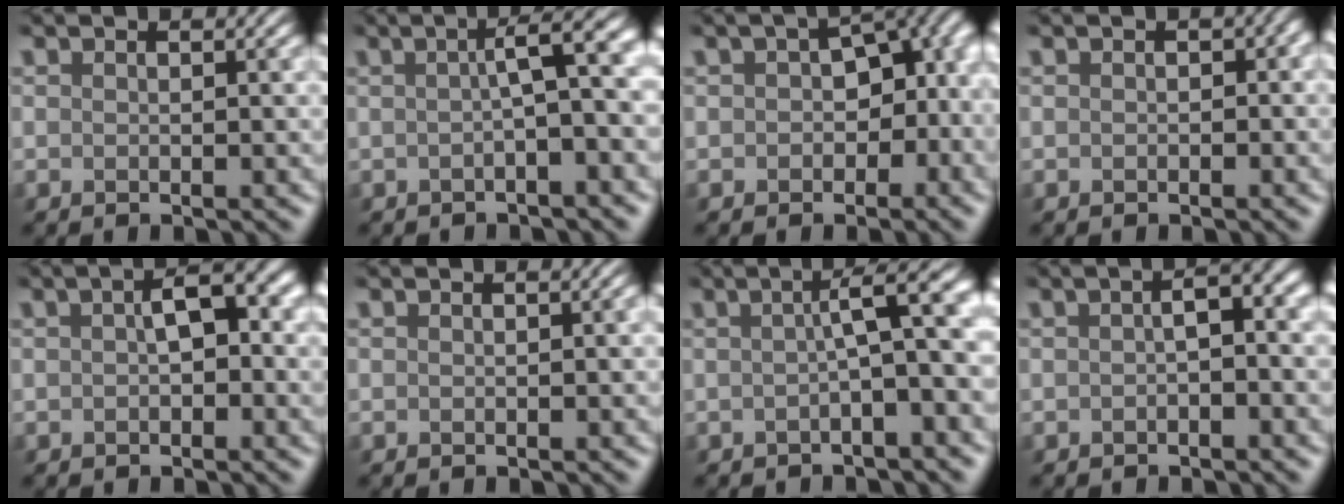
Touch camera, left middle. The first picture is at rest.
{"total": 4.2, "force": [-0.2, 0.7, 4.1], "torque": [-0.050, 0.020, -0.012]}
{"total": 7.9, "force": [-0.3, 5.4, 5.8], "torque": [-0.039, 0.012, -0.004]}
{"total": 1.7, "force": [-0.3, 1.2, 1.2], "torque": [-0.004, 0.006, -0.010]}
{"total": 2.6, "force": [-0.1, 1.0, 2.4], "torque": [-0.039, 0.013, -0.008]}
{"total": 0.7, "force": [-0.2, 0.3, 0.6], "torque": [-0.001, 0.003, -0.003]}
{"total": 5.3, "force": [-0.2, 0.9, 5.2], "torque": [-0.061, 0.024, -0.013]}
{"total": 2.7, "force": [-0.6, 0.7, 2.5], "torque": [-0.041, 0.009, -0.015]}